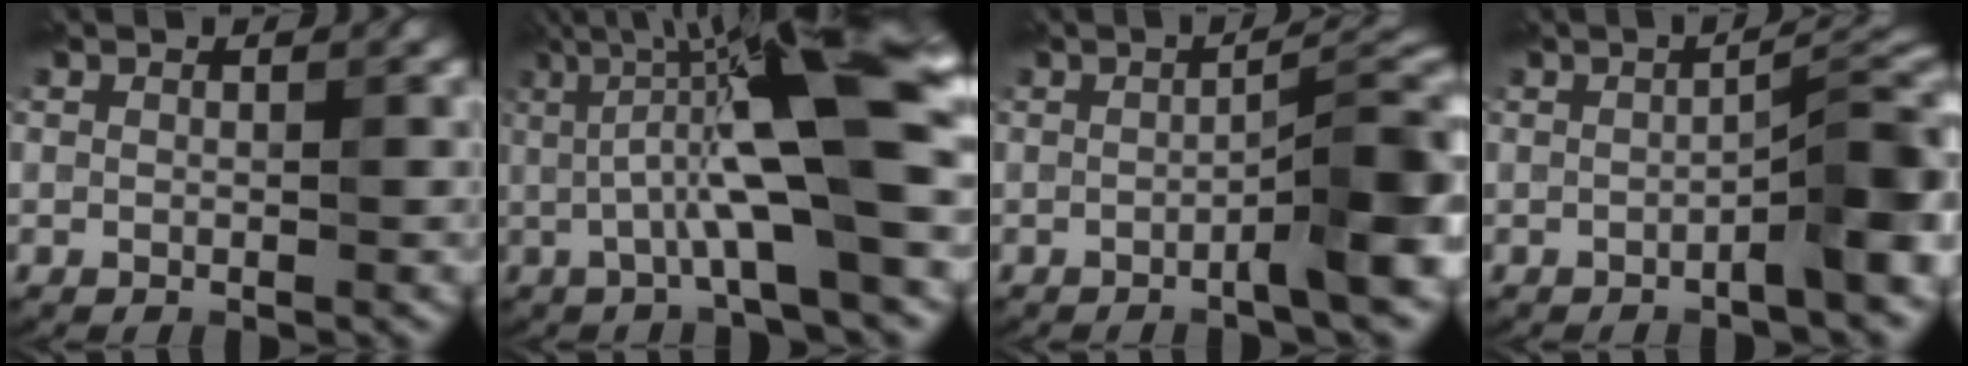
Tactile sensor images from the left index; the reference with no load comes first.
{"total": 10.9, "force": [0.9, 1.9, 10.7], "torque": [-0.164, 0.009, 0.014]}
{"total": 6.0, "force": [-1.7, 0.8, 5.7], "torque": [-0.076, 0.015, -0.034]}
{"total": 5.0, "force": [-1.5, 0.7, 4.8], "torque": [-0.067, 0.017, -0.029]}